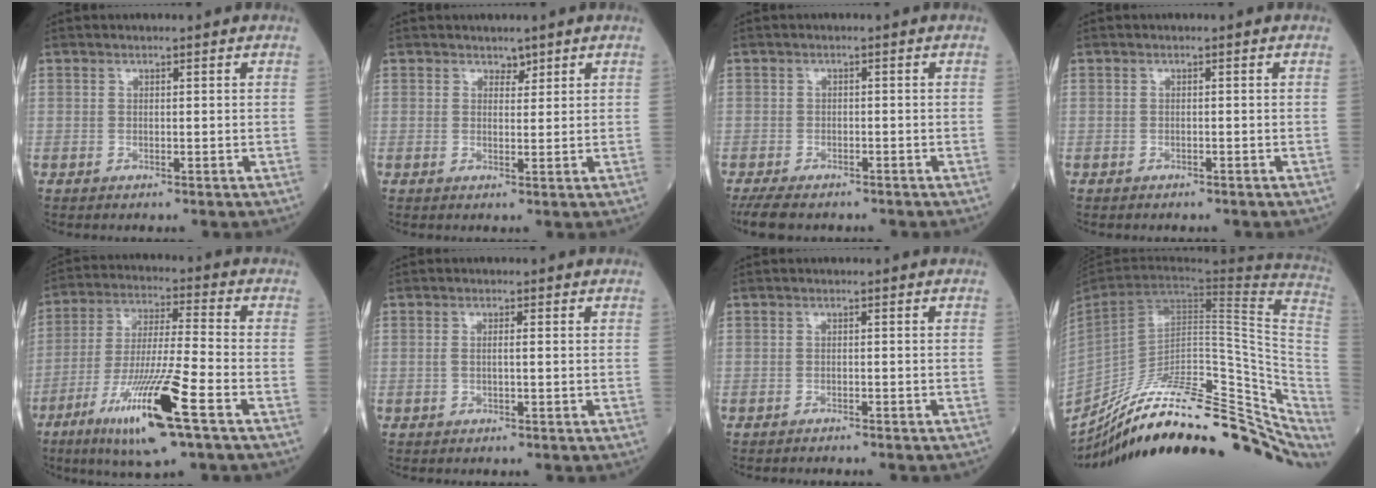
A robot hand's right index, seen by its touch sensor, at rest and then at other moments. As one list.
[{"total": 2.1, "force": [1.5, 1.3, 0.7], "torque": [-0.017, 0.007, 0.027]}, {"total": 7.8, "force": [-5.9, 3.6, 3.5], "torque": [-0.067, -0.011, -0.090]}, {"total": 1.2, "force": [-0.8, 0.6, 0.6], "torque": [-0.020, -0.002, -0.007]}, {"total": 17.3, "force": [-8.6, 1.1, 15.0], "torque": [-0.306, -0.037, -0.156]}, {"total": 1.6, "force": [0.0, 0.6, 1.5], "torque": [-0.040, 0.008, 0.000]}, {"total": 4.7, "force": [-4.1, 1.3, 1.9], "torque": [-0.032, -0.006, -0.049]}, {"total": 35.1, "force": [-23.1, 11.8, 23.7], "torque": [-0.330, -0.022, -0.339]}]